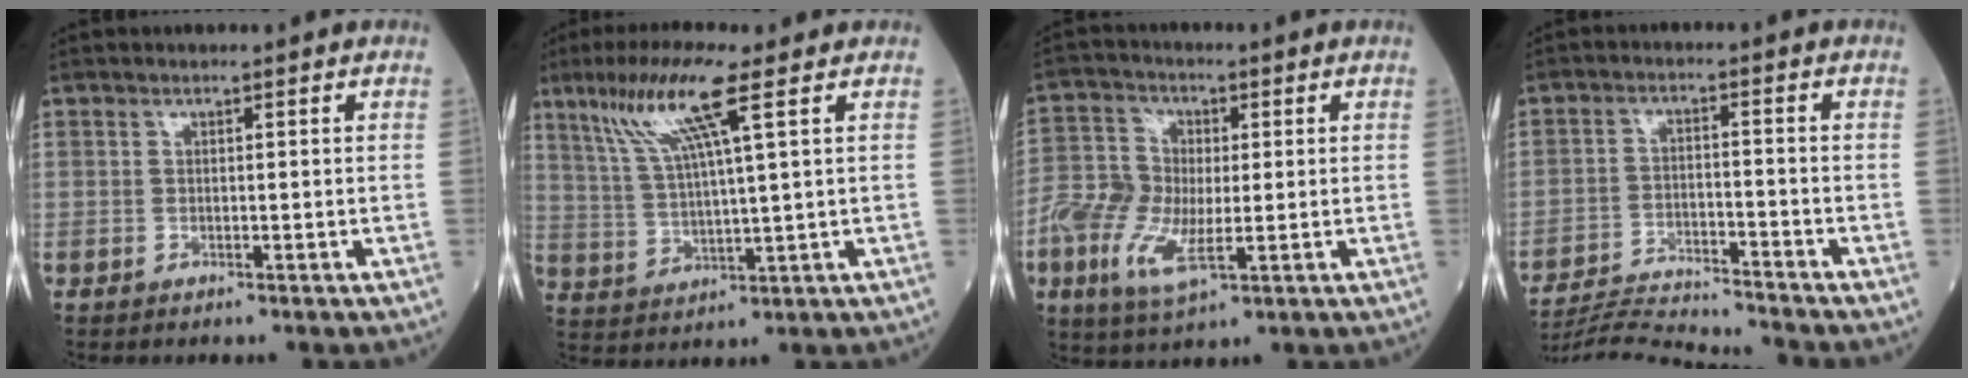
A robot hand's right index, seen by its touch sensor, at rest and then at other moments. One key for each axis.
{"total": 10.5, "fx": 5.6, "fy": -0.2, "fz": 8.9, "tx": -0.183, "ty": 0.012, "tz": 0.111}
{"total": 9.7, "fx": -2.0, "fy": 4.9, "fz": 8.1, "tx": -0.186, "ty": 0.001, "tz": -0.041}
{"total": 11.6, "fx": -11.3, "fy": -1.7, "fz": 2.0, "tx": -0.032, "ty": -0.008, "tz": -0.192}